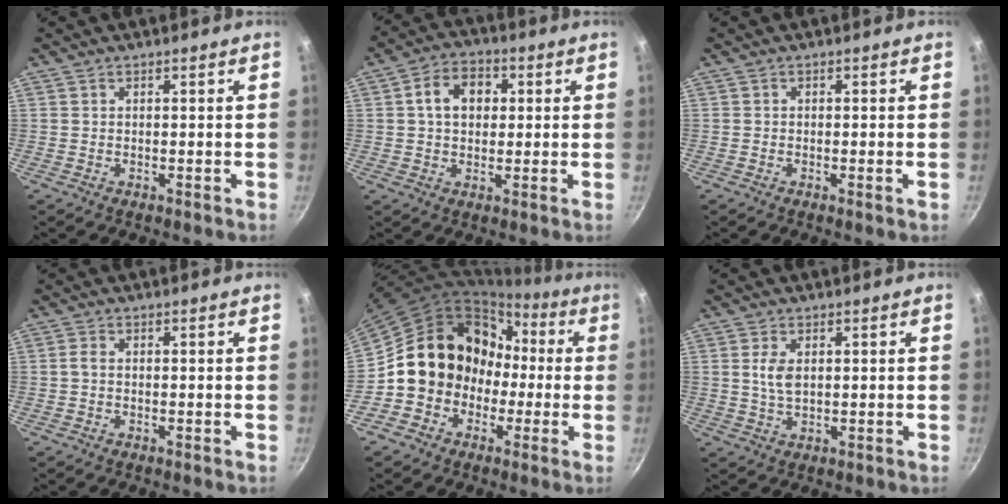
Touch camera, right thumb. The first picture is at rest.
{"total": 8.1, "force": [1.5, 6.1, 5.1], "torque": [-0.058, 0.013, 0.013]}
{"total": 0.9, "force": [-0.4, 0.0, 0.8], "torque": [-0.020, 0.002, -0.007]}
{"total": 1.3, "force": [-0.3, 0.7, 1.0], "torque": [-0.028, 0.006, -0.010]}
{"total": 15.6, "force": [-1.3, 13.7, 7.3], "torque": [-0.066, 0.062, -0.024]}
{"total": 3.9, "force": [0.8, 2.1, 3.2], "torque": [-0.061, -0.003, 0.016]}